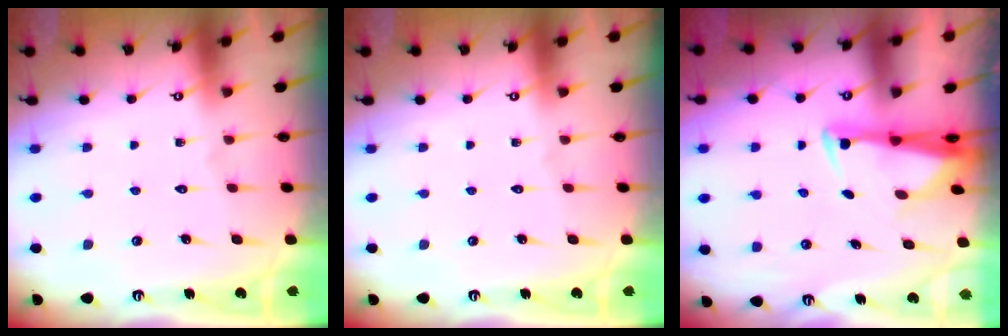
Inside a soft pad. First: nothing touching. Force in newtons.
{"total": 0.0}
{"total": 2.8, "press": 2.7, "slide": 1.0}